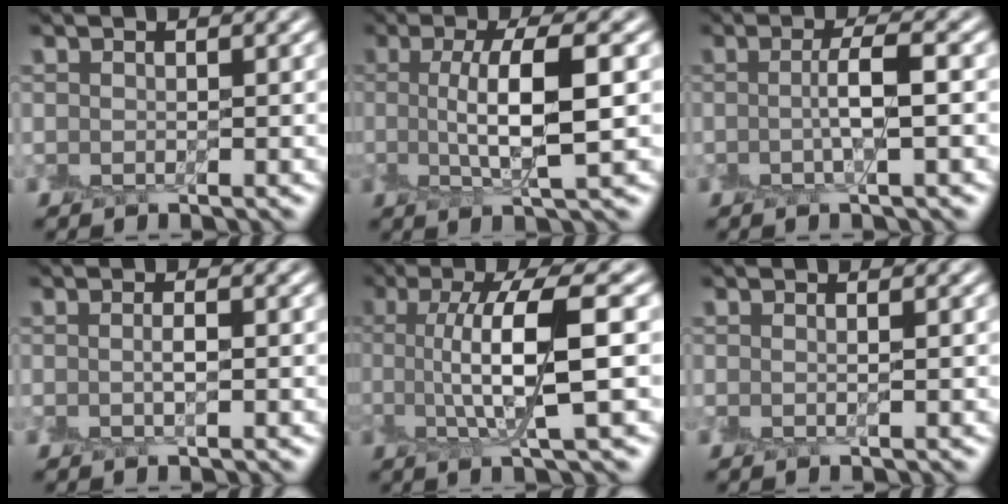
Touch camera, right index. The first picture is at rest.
{"total": 6.6, "force": [0.5, 1.7, 6.3], "torque": [-0.114, 0.004, 0.005]}
{"total": 2.8, "force": [-0.1, 0.2, 2.8], "torque": [-0.051, 0.004, -0.006]}
{"total": 1.1, "force": [-0.1, 0.2, 1.1], "torque": [-0.021, -0.001, -0.002]}
{"total": 7.7, "force": [1.2, 1.9, 7.4], "torque": [-0.135, 0.005, 0.023]}
{"total": 0.7, "force": [0.0, -0.1, 0.7], "torque": [-0.016, -0.003, -0.002]}